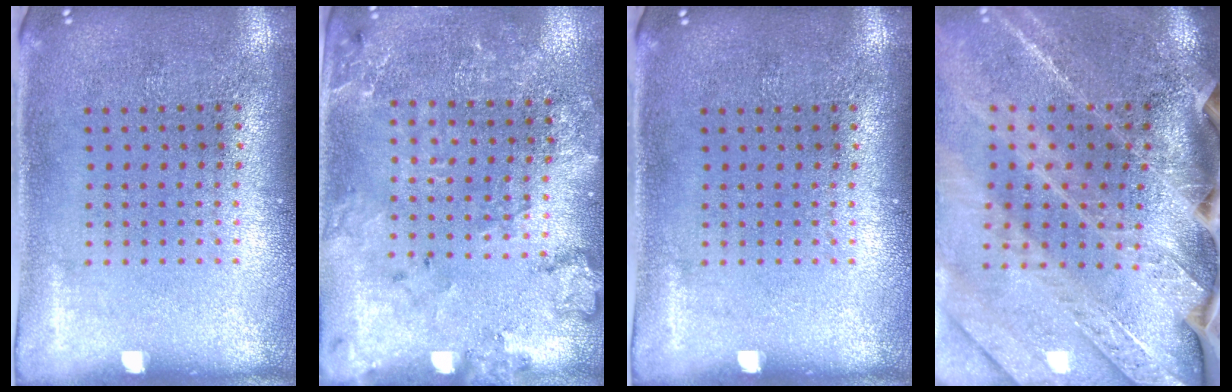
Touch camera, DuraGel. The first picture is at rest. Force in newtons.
{"total": 1.7, "press": 1.7, "slide": 0.2}
{"total": 0.0}
{"total": 3.7, "press": 3.2, "slide": 1.9}